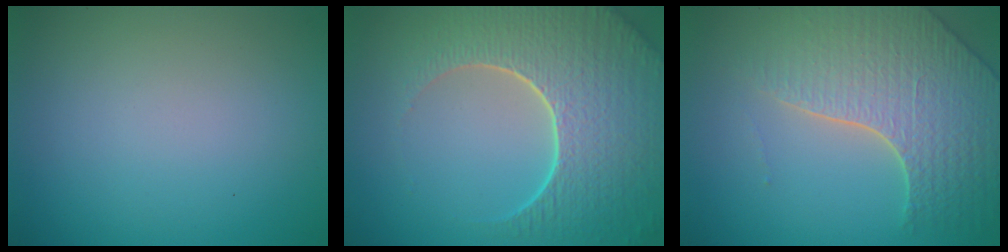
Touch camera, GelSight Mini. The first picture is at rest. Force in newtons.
{"total": 8.8, "press": 6.3, "slide": 6.2}
{"total": 5.8, "press": 4.9, "slide": 3.0}